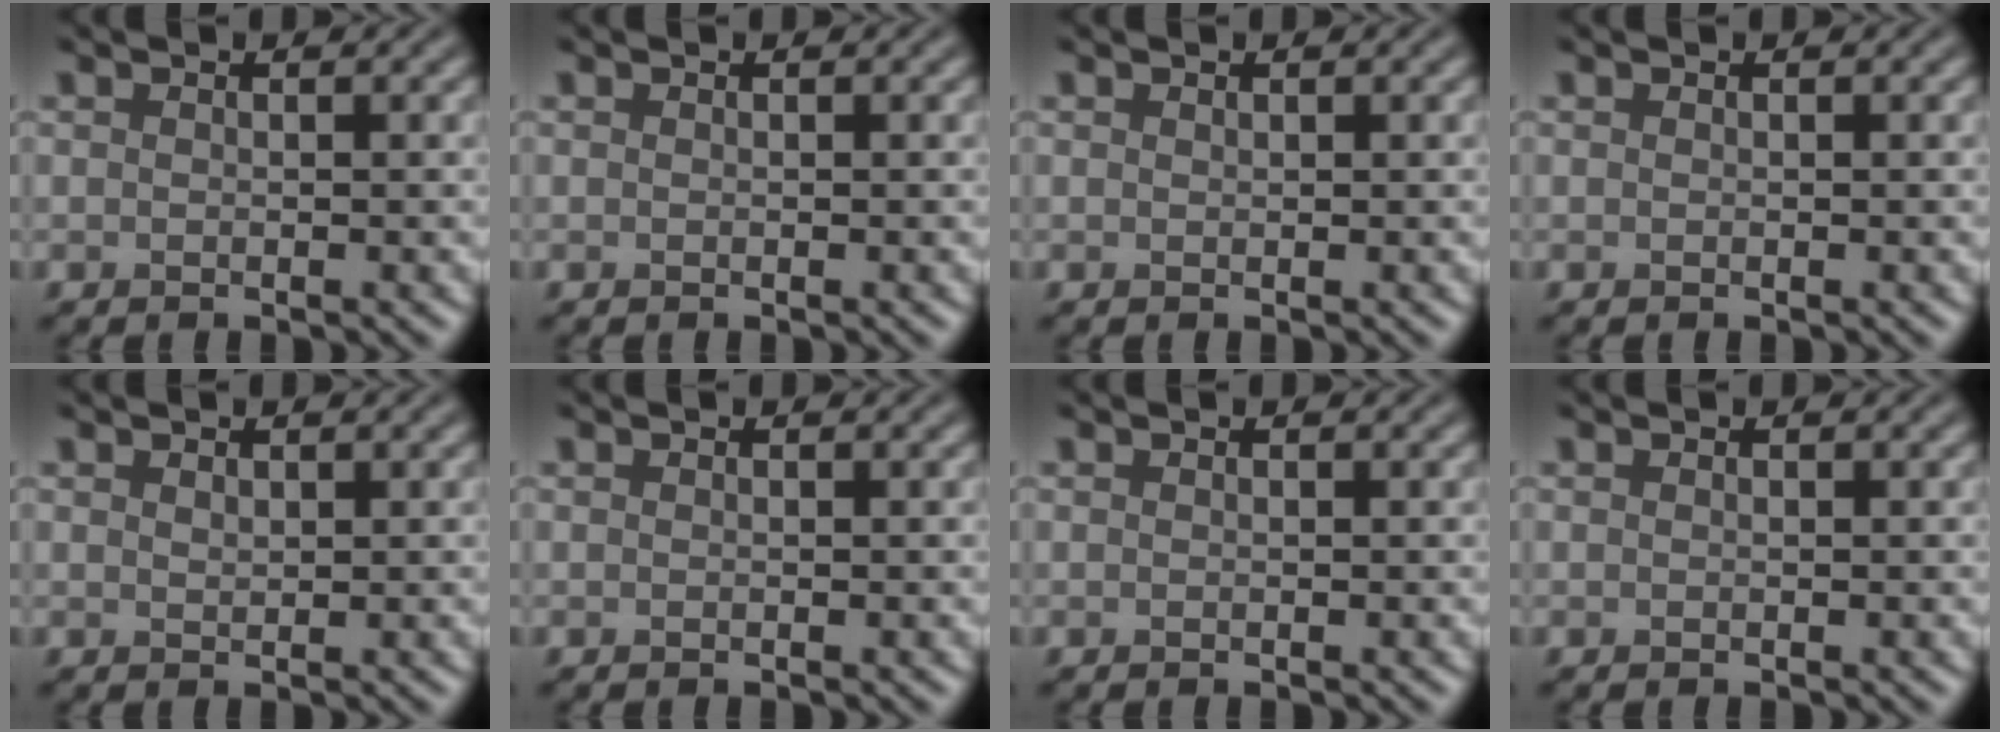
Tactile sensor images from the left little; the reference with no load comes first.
{"total": 0.0}
{"total": 0.0}
{"total": 0.0}
{"total": 0.6, "force": [0.5, 0.3, 0.3], "torque": [-0.006, -0.002, 0.011]}
{"total": 0.0}
{"total": 0.0}
{"total": 0.0}